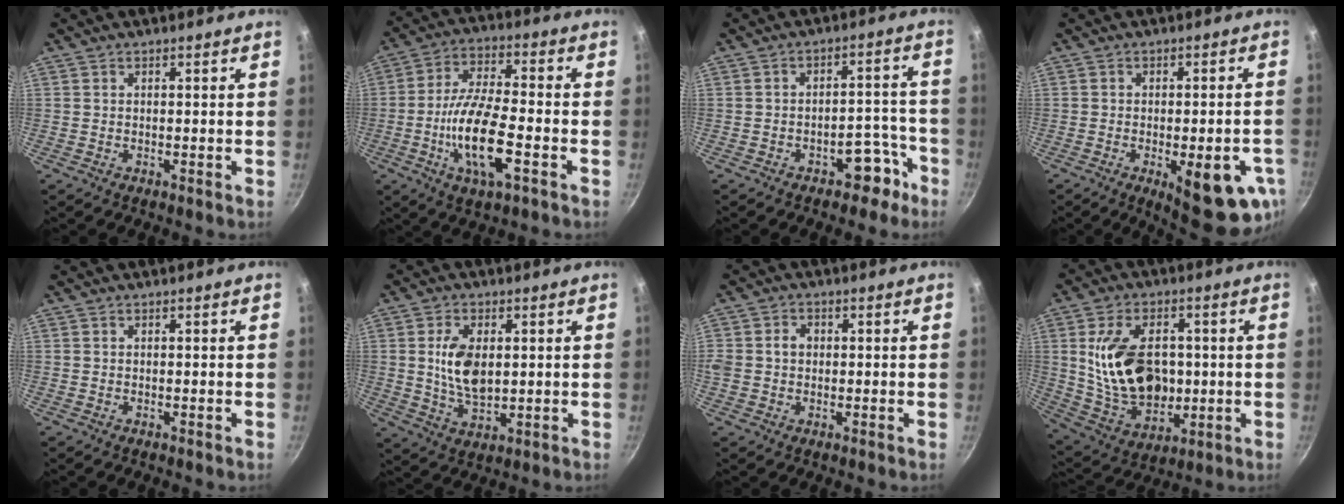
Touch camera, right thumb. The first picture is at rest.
{"total": 14.4, "force": [-4.2, 5.0, 12.8], "torque": [-0.247, 0.020, -0.078]}
{"total": 7.3, "force": [-4.4, 4.0, 4.2], "torque": [-0.032, 0.056, -0.060]}
{"total": 16.3, "force": [-5.8, 5.8, 14.0], "torque": [-0.137, 0.006, -0.058]}
{"total": 0.0}
{"total": 8.9, "force": [1.2, 5.0, 7.2], "torque": [-0.128, -0.011, 0.030]}
{"total": 4.1, "force": [0.3, 3.4, 2.3], "torque": [-0.040, 0.013, 0.008]}
{"total": 17.4, "force": [1.5, 11.4, 13.0], "torque": [-0.203, -0.008, 0.044]}